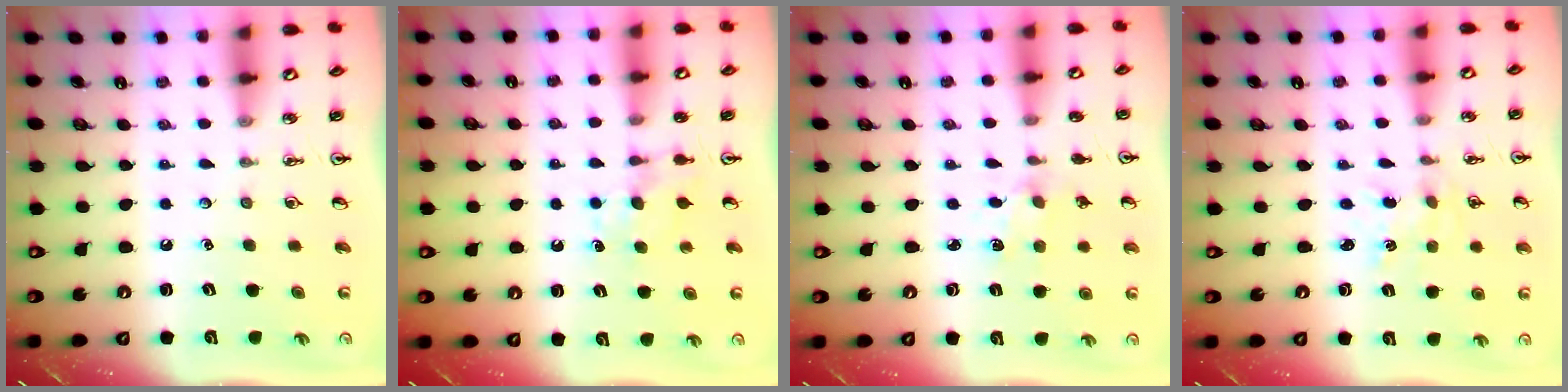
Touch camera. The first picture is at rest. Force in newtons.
{"total": 4.7, "press": 4.6, "slide": 0.6}
{"total": 1.3, "press": 1.2, "slide": 0.2}
{"total": 0.0}